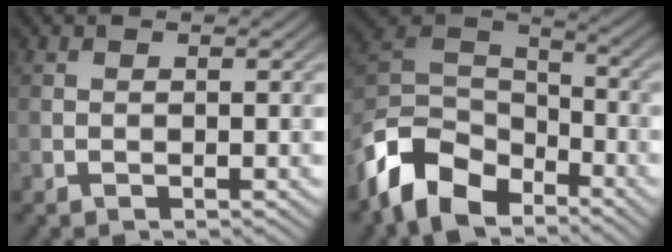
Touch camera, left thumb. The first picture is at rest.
{"total": 10.6, "force": [-7.2, 5.7, 5.3], "torque": [-0.116, -0.007, -0.161]}